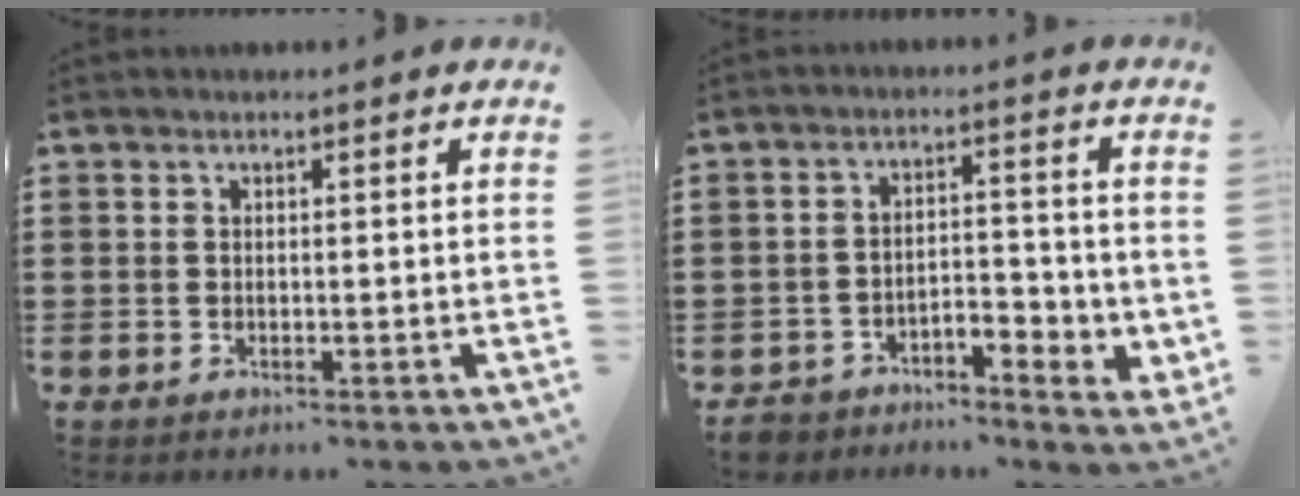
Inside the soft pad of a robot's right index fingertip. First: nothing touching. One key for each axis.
{"total": 4.2, "fx": -3.0, "fy": 2.0, "fz": 2.1, "tx": -0.037, "ty": 0.014, "tz": -0.061}